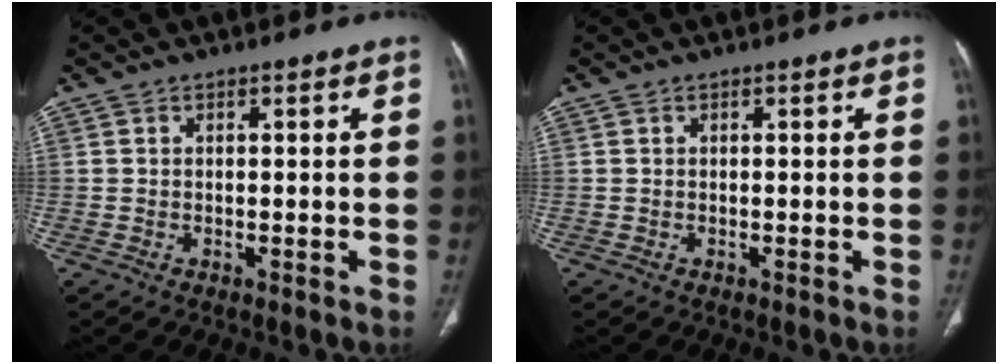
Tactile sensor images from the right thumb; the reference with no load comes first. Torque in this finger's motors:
{"motor_torque": [0.05, 0.05, 0.00, 0.00, 0.00]}